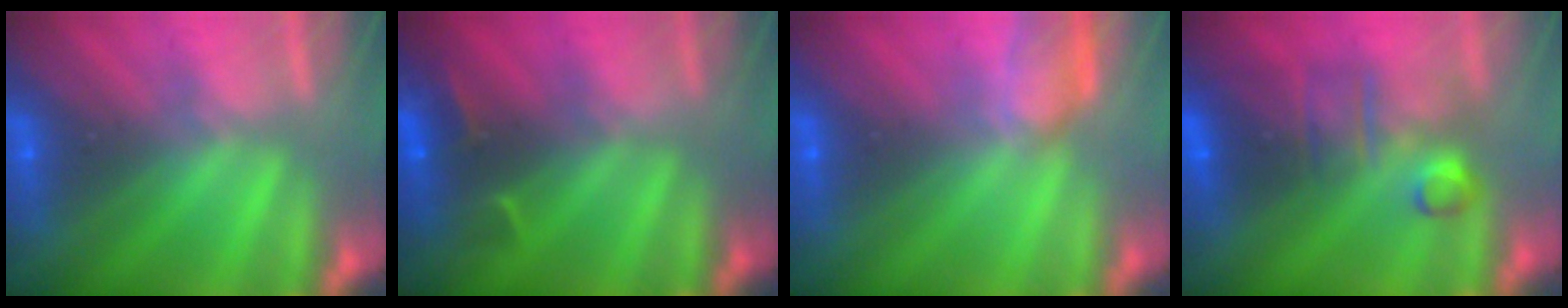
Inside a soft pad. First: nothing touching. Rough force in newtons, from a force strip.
{"total": 3.3}
{"total": 3.8}
{"total": 6.1}